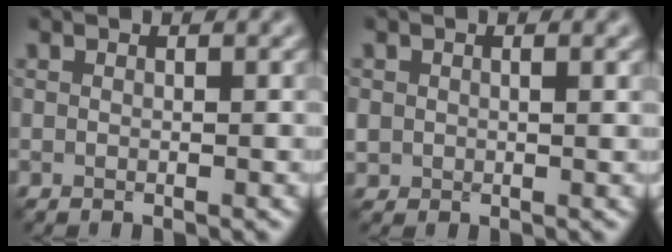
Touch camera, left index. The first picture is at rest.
{"total": 1.6, "force": [0.5, 1.3, 0.9], "torque": [-0.021, -0.005, 0.012]}